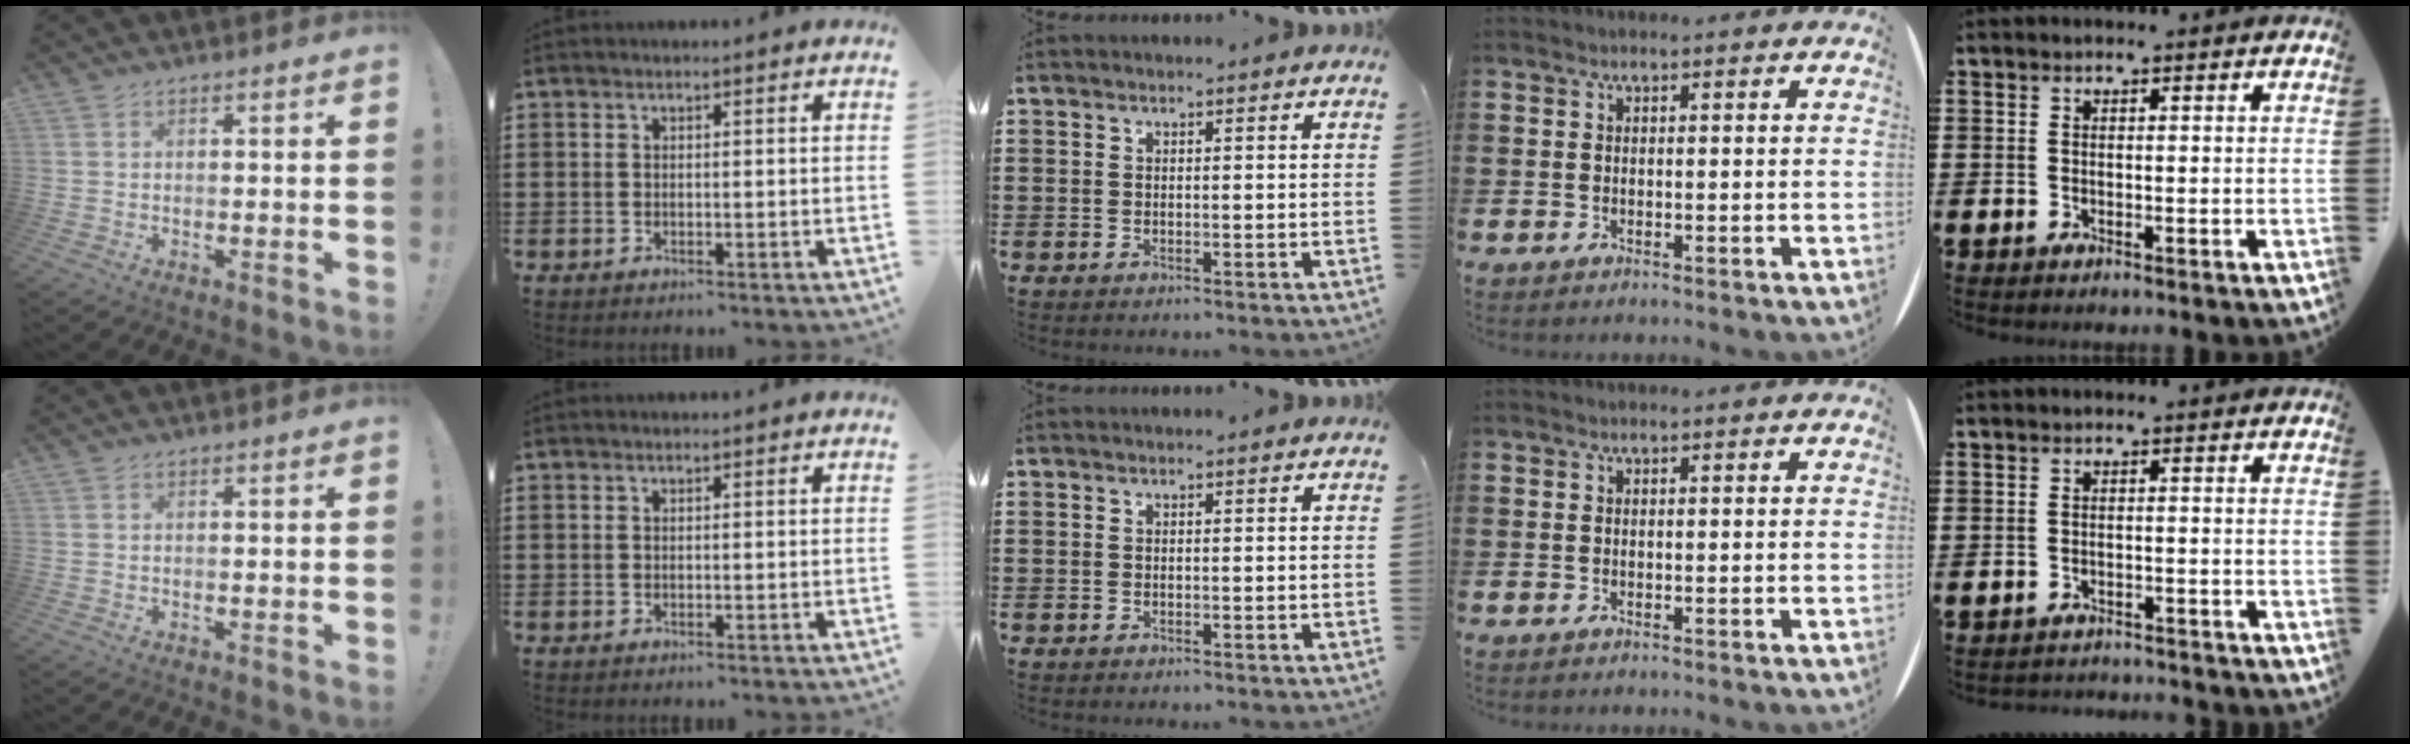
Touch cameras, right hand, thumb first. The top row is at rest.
{"little": {"total": 1.3, "force": [-1.3, 0.0, -0.1], "torque": [-0.003, 0.002, -0.028]}}